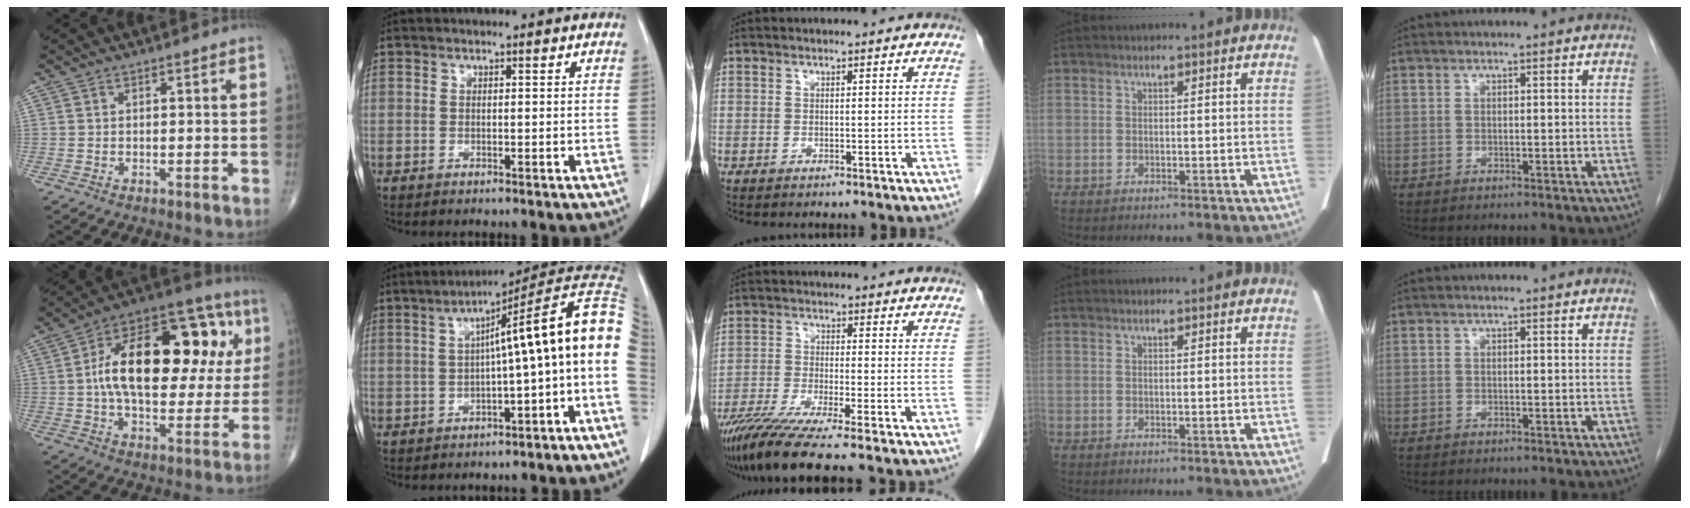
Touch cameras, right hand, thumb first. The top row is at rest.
{"thumb": {"total": 26.7, "force": [4.9, 13.7, 22.4], "torque": [-0.323, 0.026, 0.067]}, "index": {"total": 14.1, "force": [-1.1, 0.9, 14.1], "torque": [-0.182, 0.049, -0.021]}, "middle": {"total": 9.5, "force": [-7.6, -1.2, 5.6], "torque": [-0.091, -0.031, -0.130]}}